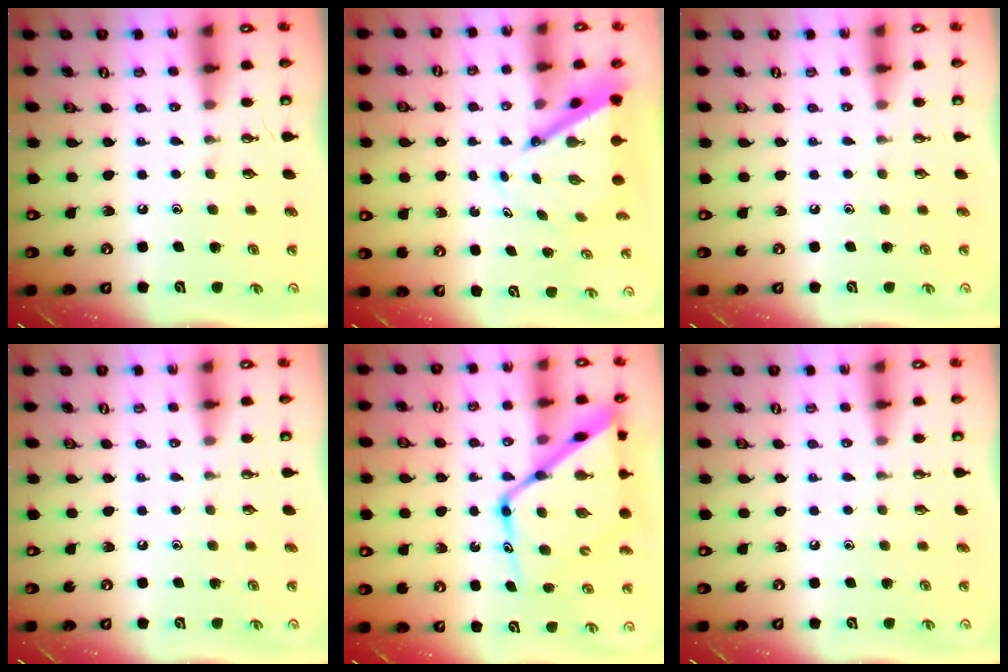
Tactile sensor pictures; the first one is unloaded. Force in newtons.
{"total": 6.8, "press": 6.8, "slide": 0.4}
{"total": 0.0}
{"total": 0.0}
{"total": 20.0, "press": 19.9, "slide": 2.0}
{"total": 0.0}